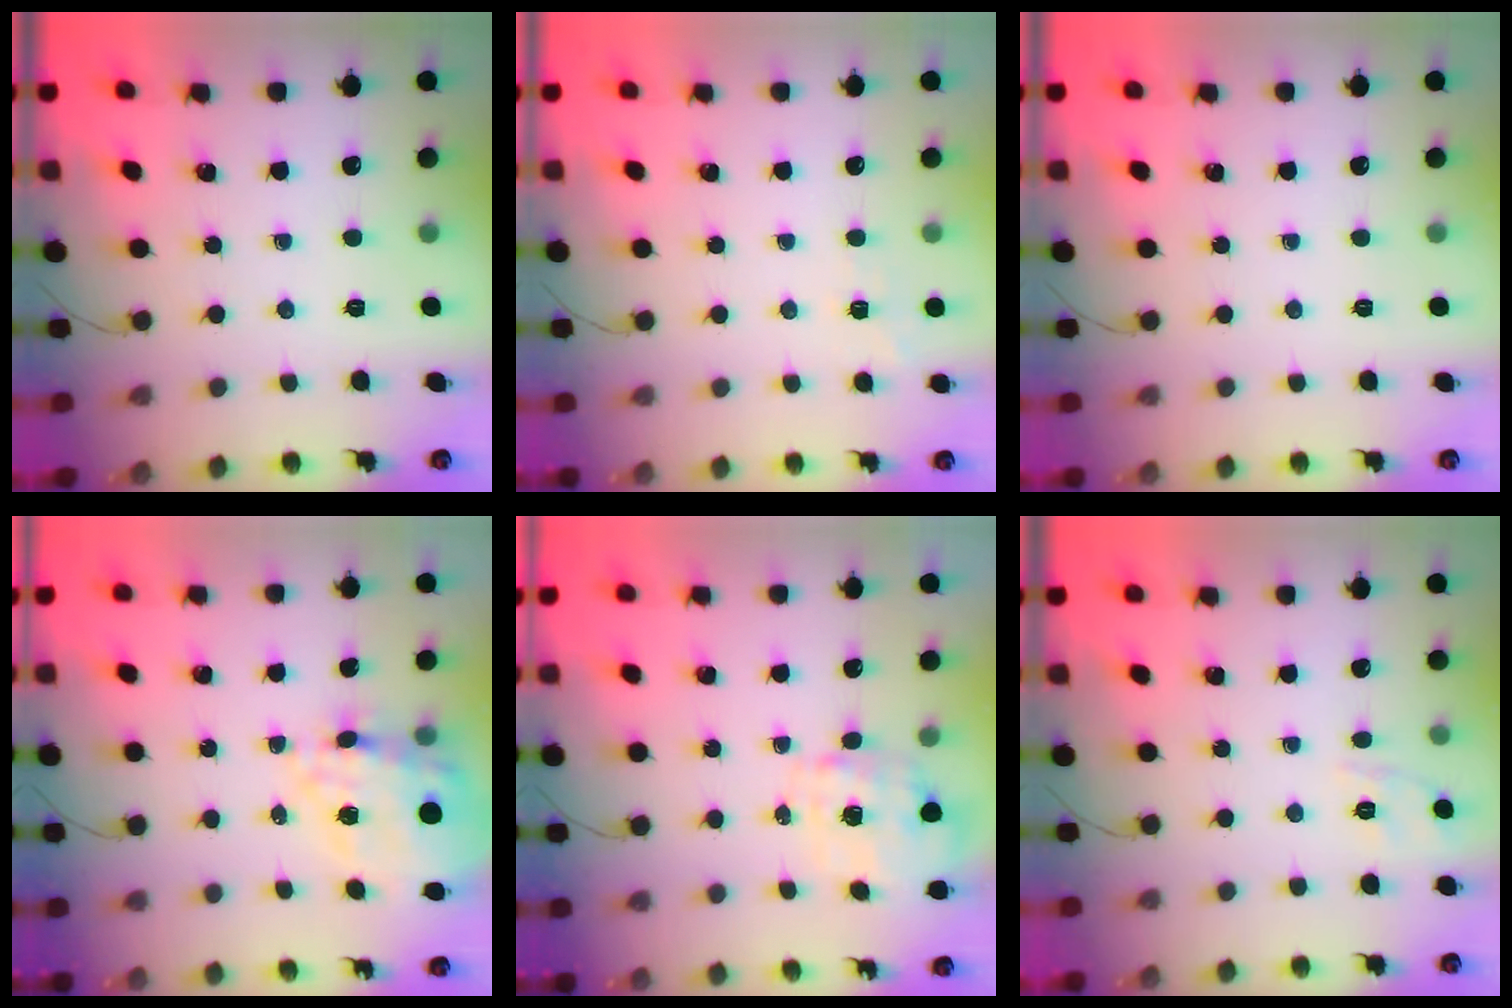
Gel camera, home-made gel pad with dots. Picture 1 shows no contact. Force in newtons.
{"total": 5.2, "press": 5.0, "slide": 1.6}
{"total": 0.0}
{"total": 18.7, "press": 18.3, "slide": 4.2}
{"total": 1.5, "press": 1.4, "slide": 0.5}
{"total": 2.0, "press": 0.7, "slide": 1.9}